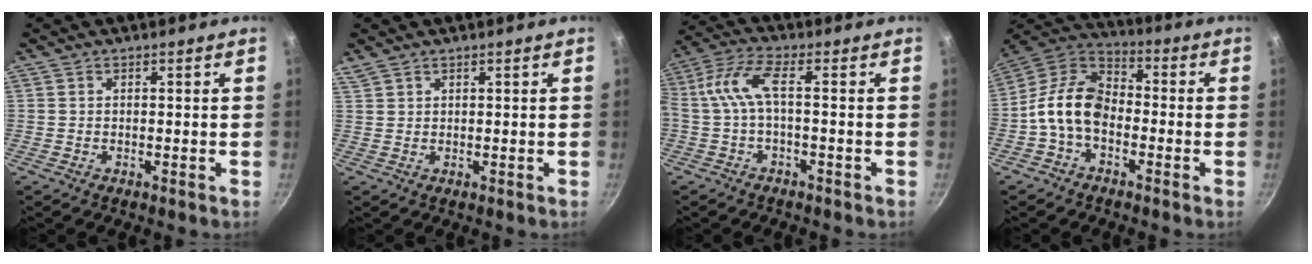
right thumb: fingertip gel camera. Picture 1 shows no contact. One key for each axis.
{"total": 2.0, "fx": 1.7, "fy": 0.8, "fz": 0.6, "tx": -0.010, "ty": 0.002, "tz": 0.038}
{"total": 7.1, "fx": -1.3, "fy": 2.1, "fz": 6.7, "tx": -0.170, "ty": 0.023, "tz": -0.032}
{"total": 11.8, "fx": -2.9, "fy": 7.8, "fz": 8.4, "tx": -0.137, "ty": 0.047, "tz": -0.078}